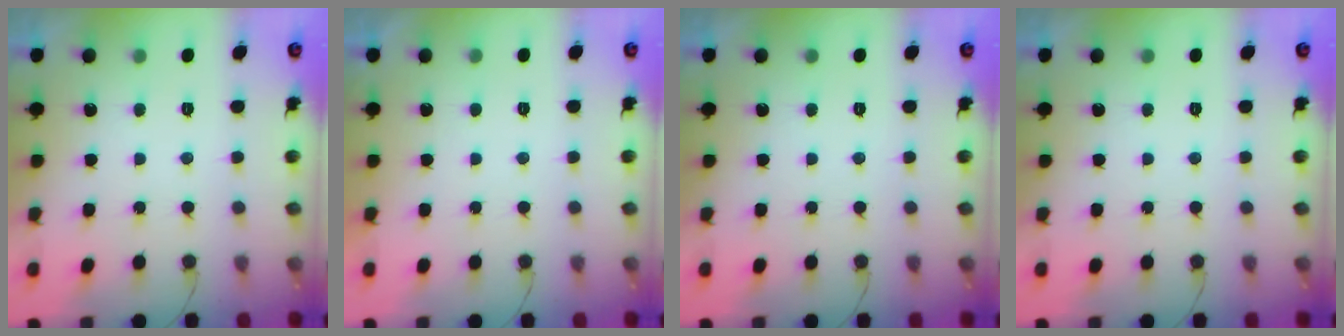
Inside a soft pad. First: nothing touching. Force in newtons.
{"total": 1.7, "press": 1.7, "slide": 0.1}
{"total": 0.0}
{"total": 0.0}